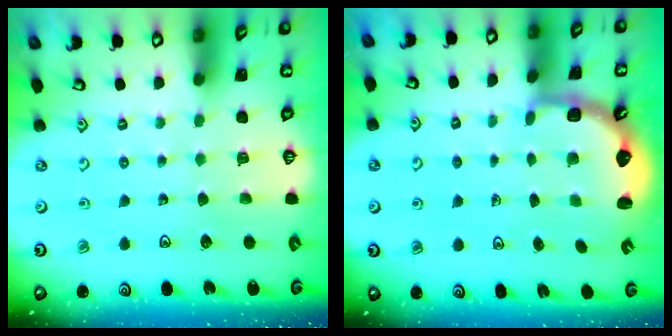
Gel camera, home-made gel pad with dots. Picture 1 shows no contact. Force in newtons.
{"total": 2.5, "press": 2.1, "slide": 1.4}